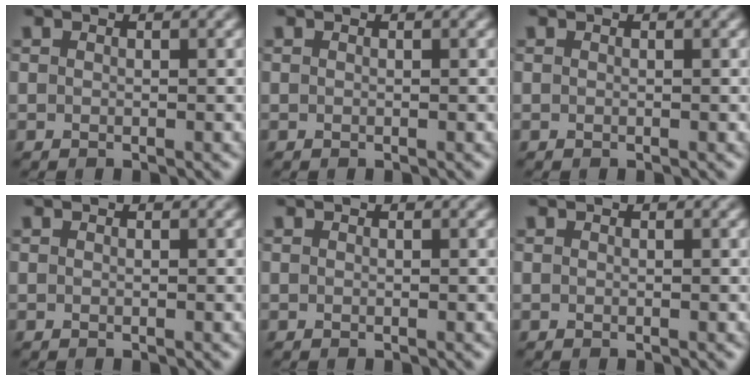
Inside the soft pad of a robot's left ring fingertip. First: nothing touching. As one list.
[{"total": 0.0}, {"total": 0.0}, {"total": 0.0}, {"total": 0.0}, {"total": 0.0}]